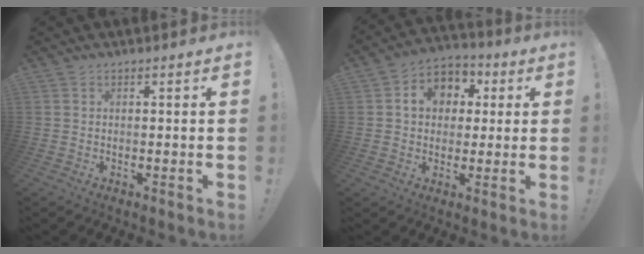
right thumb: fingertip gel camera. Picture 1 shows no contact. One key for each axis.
{"total": 9.7, "fx": 2.2, "fy": 8.3, "fz": 4.6, "tx": -0.063, "ty": 0.001, "tz": 0.046}